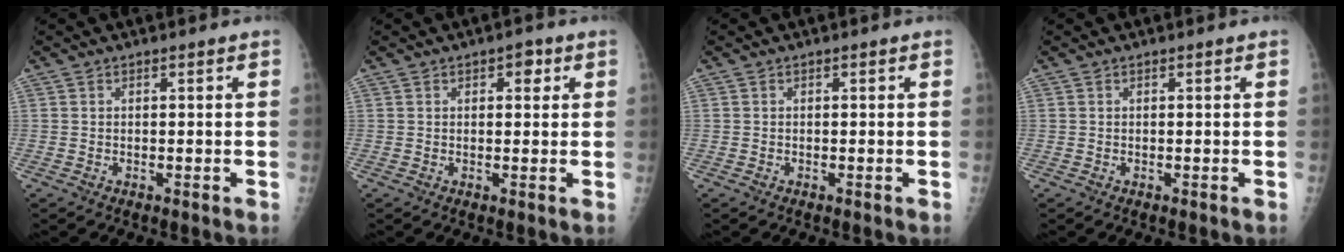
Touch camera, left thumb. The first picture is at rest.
{"total": 2.7, "force": [1.2, 1.6, 1.8], "torque": [-0.007, -0.001, 0.013]}
{"total": 0.0}
{"total": 0.0}